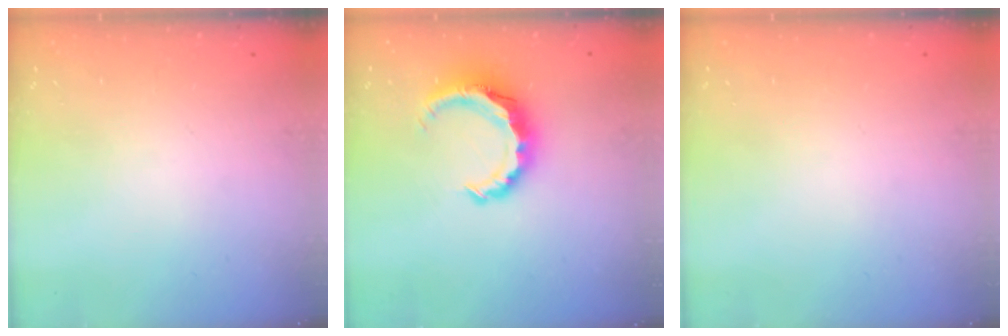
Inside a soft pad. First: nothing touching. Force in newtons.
{"total": 8.9, "press": 8.8, "slide": 1.2}
{"total": 0.0}